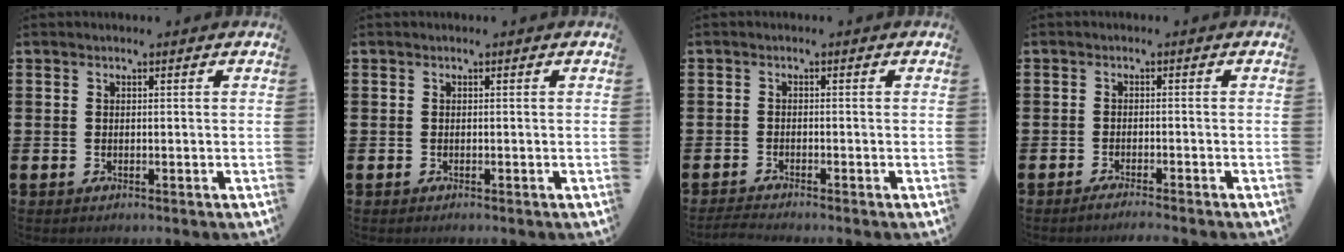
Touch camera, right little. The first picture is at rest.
{"total": 0.0}
{"total": 1.3, "force": [-1.2, 0.0, 0.5], "torque": [-0.008, 0.001, -0.023]}
{"total": 1.4, "force": [-1.2, -0.1, 0.6], "torque": [-0.009, 0.000, -0.024]}